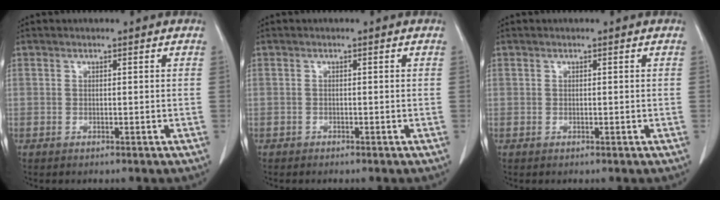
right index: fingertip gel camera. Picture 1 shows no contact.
{"total": 0.5, "force": [-0.4, 0.3, 0.0], "torque": [-0.008, 0.001, -0.011]}
{"total": 0.0}